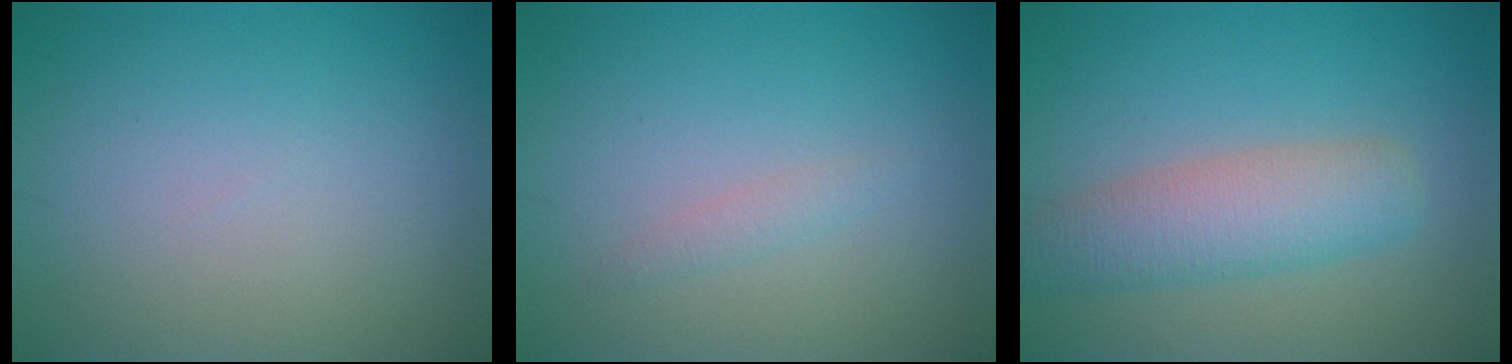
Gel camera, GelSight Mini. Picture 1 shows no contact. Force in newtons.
{"total": 1.0, "press": 1.0, "slide": 0.1}
{"total": 4.8, "press": 4.8, "slide": 0.2}